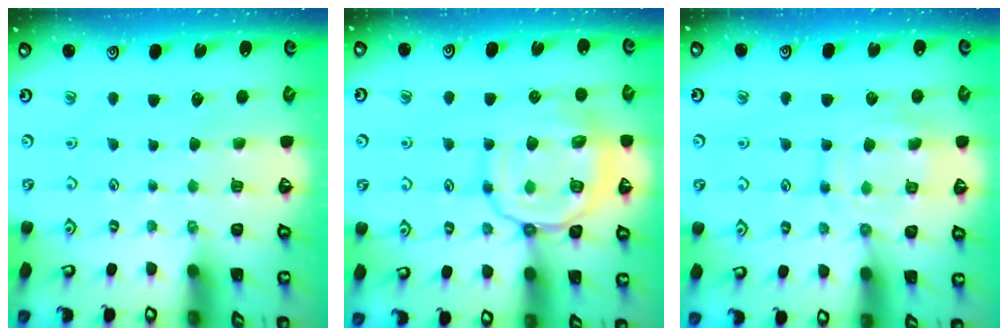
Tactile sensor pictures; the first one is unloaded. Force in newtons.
{"total": 15.4, "press": 15.3, "slide": 1.5}
{"total": 12.0, "press": 11.9, "slide": 1.1}